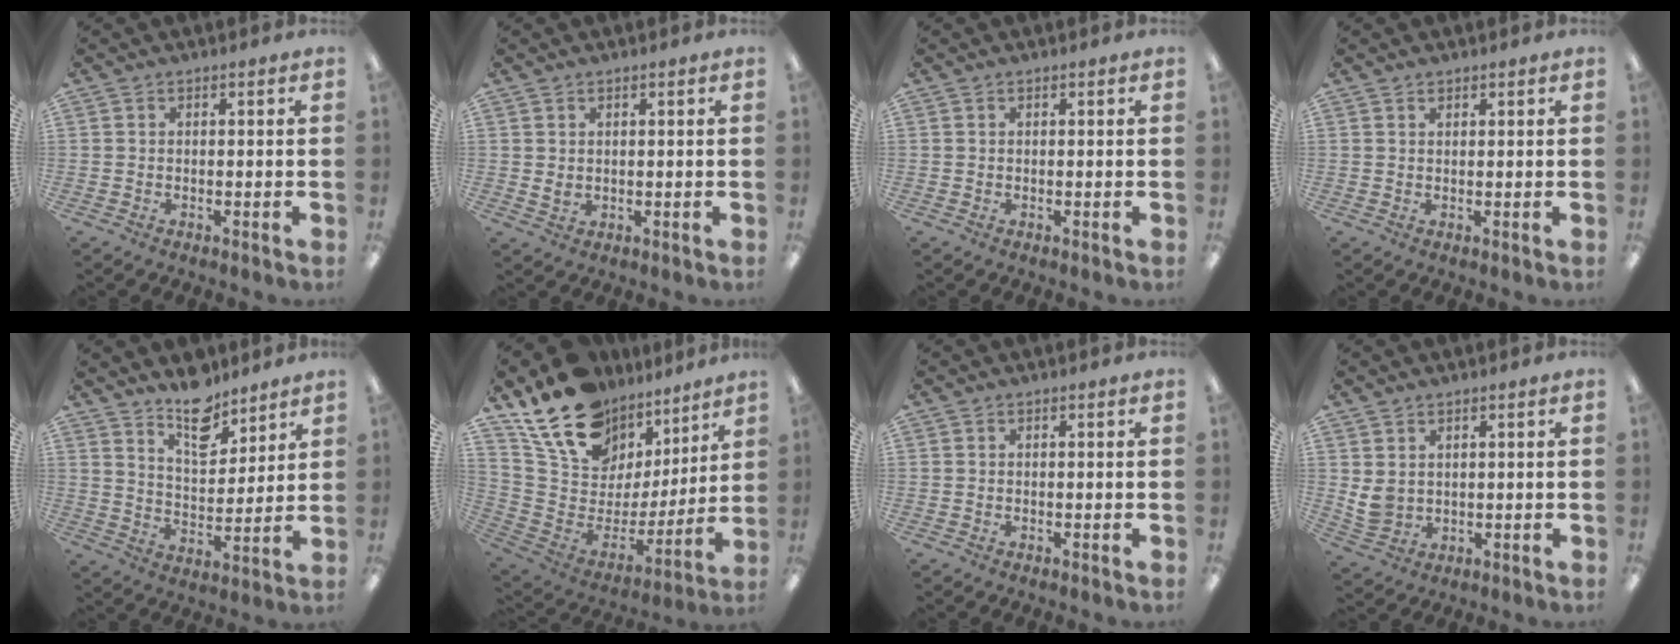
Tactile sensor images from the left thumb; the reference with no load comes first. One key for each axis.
{"total": 1.7, "fx": 0.8, "fy": 1.2, "fz": 0.9, "tx": -0.011, "ty": -0.002, "tz": 0.013}
{"total": 0.0}
{"total": 0.9, "fx": 0.8, "fy": 0.5, "fz": 0.2, "tx": -0.005, "ty": 0.001, "tz": 0.015}
{"total": 11.0, "fx": 9.1, "fy": 4.6, "fz": 4.0, "tx": -0.044, "ty": -0.066, "tz": 0.163}
{"total": 18.8, "fx": 14.9, "fy": 9.8, "fz": 5.9, "tx": -0.130, "ty": -0.111, "tz": 0.276}
{"total": 0.0}
{"total": 4.6, "fx": 2.3, "fy": 3.5, "fz": 2.1, "tx": -0.043, "ty": -0.010, "tz": 0.044}